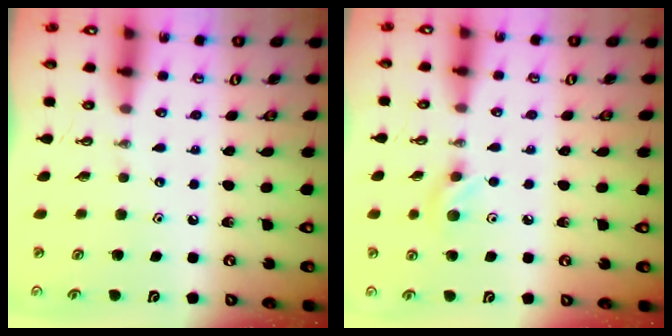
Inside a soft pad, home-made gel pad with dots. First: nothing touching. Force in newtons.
{"total": 6.4, "press": 6.0, "slide": 2.2}